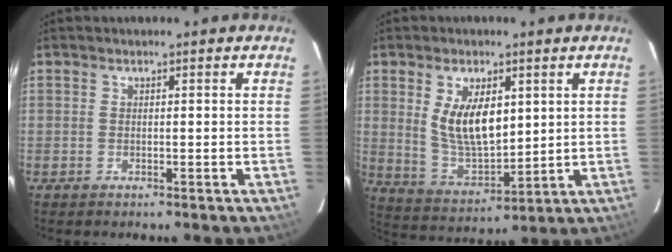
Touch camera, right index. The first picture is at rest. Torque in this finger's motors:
{"motor_torque": [0.50, 0.26, 0.29, 0.15]}